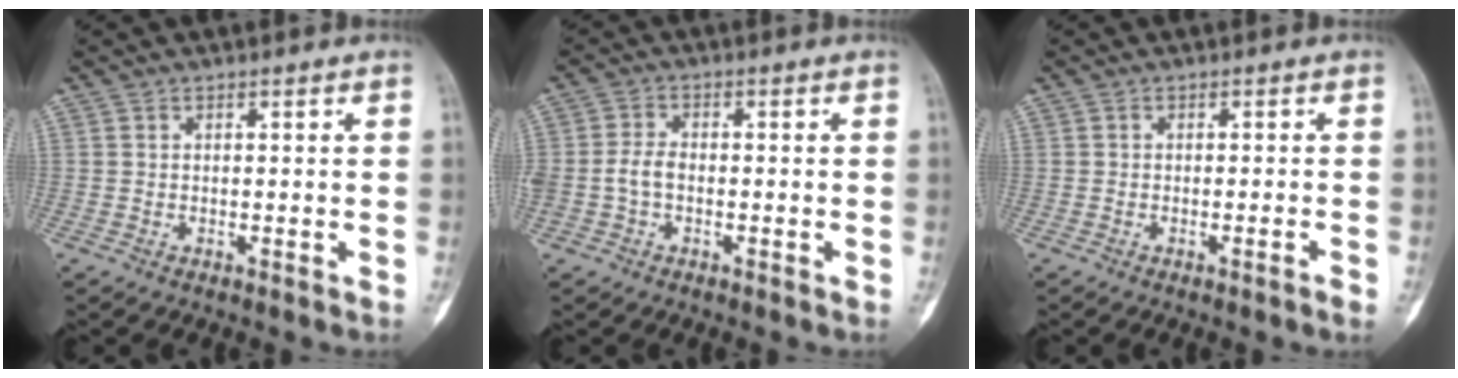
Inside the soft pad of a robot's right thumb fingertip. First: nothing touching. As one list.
[{"total": 3.8, "force": [-0.9, 2.5, 2.7], "torque": [-0.056, 0.015, -0.018]}, {"total": 1.5, "force": [-0.9, -0.1, 1.2], "torque": [-0.023, 0.001, -0.013]}]